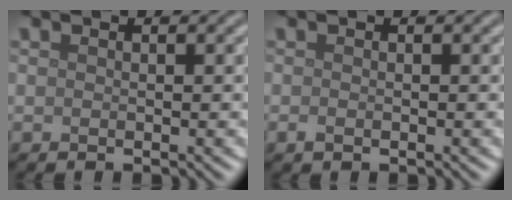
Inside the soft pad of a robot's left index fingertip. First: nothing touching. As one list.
[{"total": 0.7, "force": [-0.4, 0.4, 0.5], "torque": [-0.012, -0.003, -0.006]}]